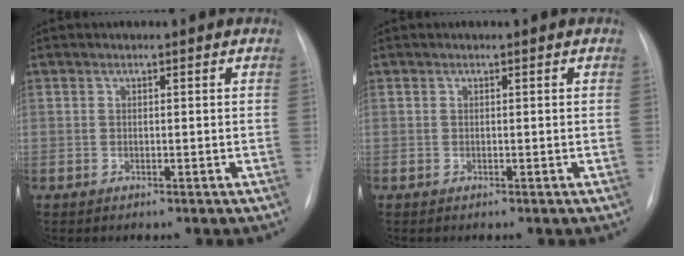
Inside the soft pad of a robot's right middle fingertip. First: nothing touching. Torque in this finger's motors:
{"motor_torque": [0.37, -0.52, -0.01, 0.01]}